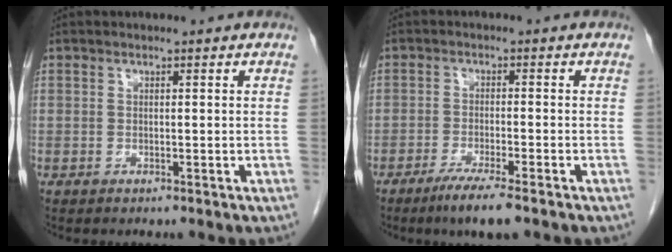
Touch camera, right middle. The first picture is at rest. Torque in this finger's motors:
{"motor_torque": [0.40, -0.28, 0.03, 0.03]}